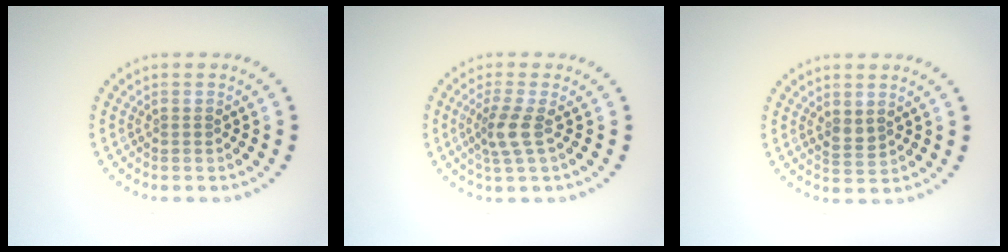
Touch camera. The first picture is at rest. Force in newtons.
{"total": 2.4, "press": 1.9, "slide": 1.5}
{"total": 1.2, "press": 1.1, "slide": 0.5}